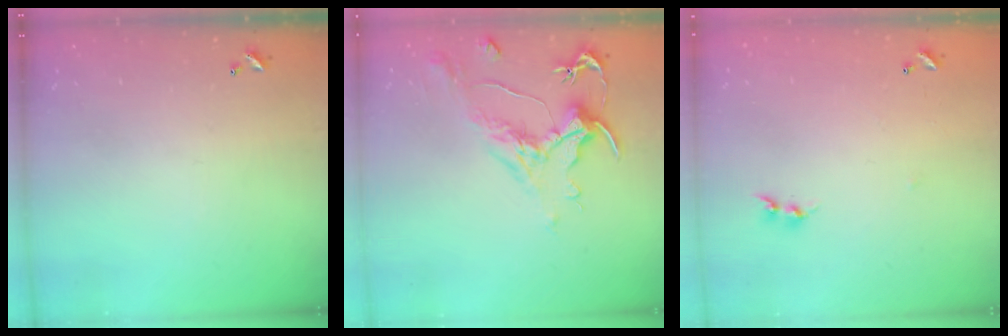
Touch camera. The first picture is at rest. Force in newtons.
{"total": 1.6, "press": 0.6, "slide": 1.4}
{"total": 7.6, "press": 7.6, "slide": 0.4}